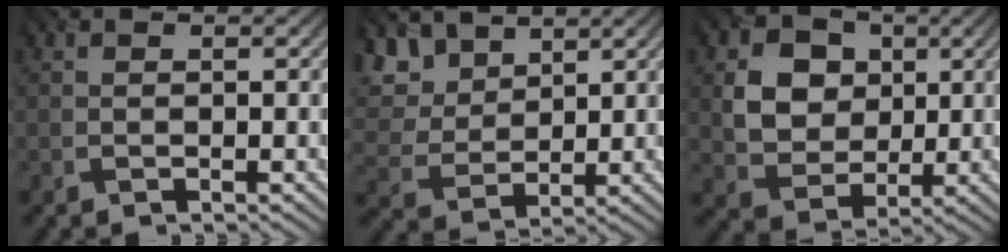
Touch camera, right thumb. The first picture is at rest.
{"total": 7.3, "force": [4.9, 4.2, 3.5], "torque": [-0.106, 0.009, 0.088]}
{"total": 7.7, "force": [1.8, 6.4, 3.8], "torque": [-0.096, -0.001, 0.023]}